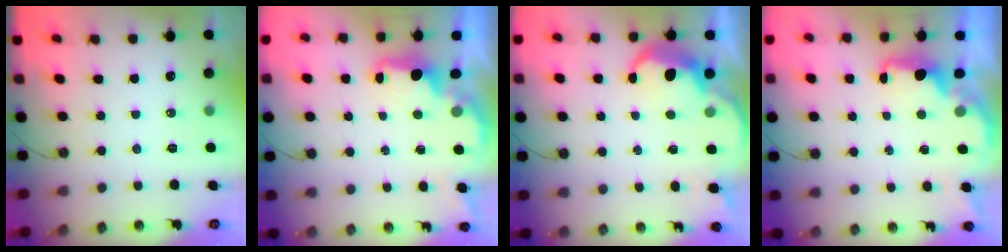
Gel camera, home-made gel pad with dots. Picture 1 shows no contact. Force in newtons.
{"total": 1.9, "press": 1.8, "slide": 0.7}
{"total": 6.6, "press": 6.5, "slide": 0.8}
{"total": 2.1, "press": 2.0, "slide": 0.8}